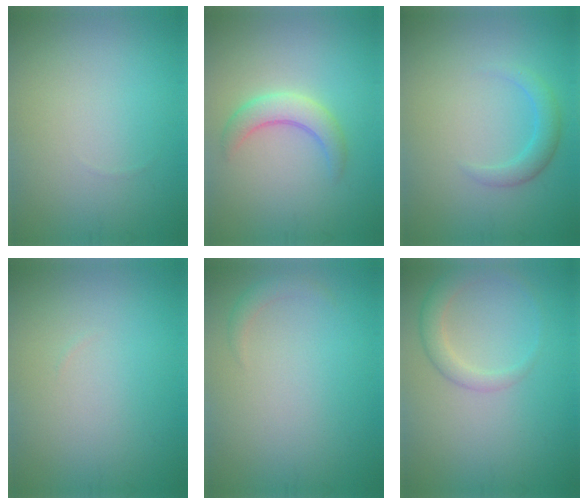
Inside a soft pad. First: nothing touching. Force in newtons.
{"total": 2.9, "press": 2.9, "slide": 0.1}
{"total": 2.0, "press": 2.0, "slide": 0.1}
{"total": 0.0}
{"total": 1.2, "press": 1.2, "slide": 0.2}
{"total": 2.5, "press": 2.5, "slide": 0.1}